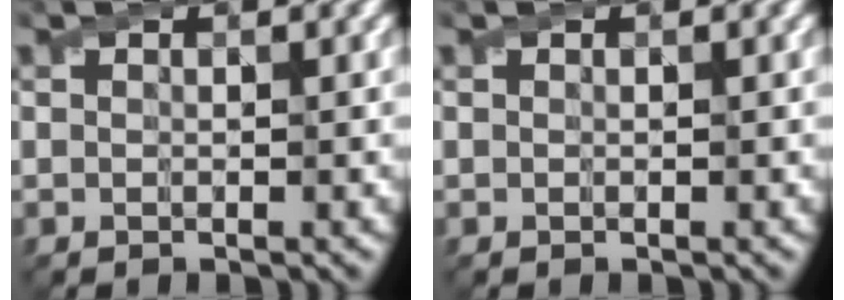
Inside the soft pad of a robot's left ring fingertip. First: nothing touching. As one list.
[{"total": 0.0}]